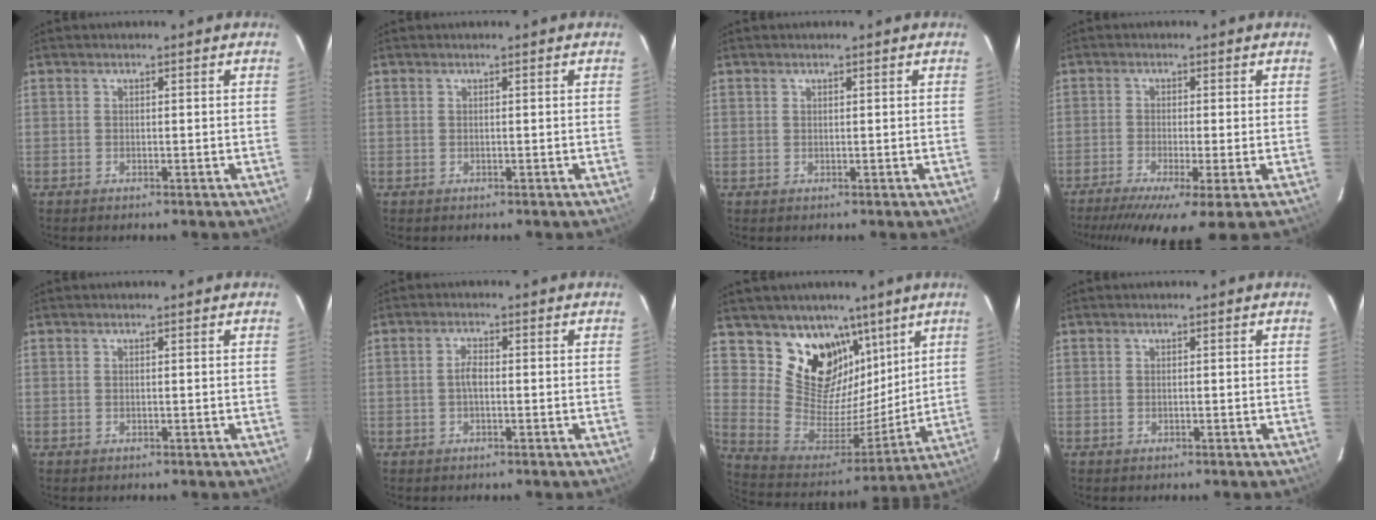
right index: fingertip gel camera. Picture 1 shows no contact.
{"total": 0.0}
{"total": 0.8, "force": [0.2, 0.7, -0.1], "torque": [0.005, 0.004, 0.002]}
{"total": 8.5, "force": [-5.4, 0.2, 6.6], "torque": [-0.140, -0.033, -0.094]}
{"total": 0.0}
{"total": 2.1, "force": [-0.4, 0.9, 1.8], "torque": [-0.037, 0.007, -0.007]}
{"total": 17.8, "force": [11.0, 12.1, 7.2], "torque": [-0.149, -0.006, 0.215]}
{"total": 0.0}